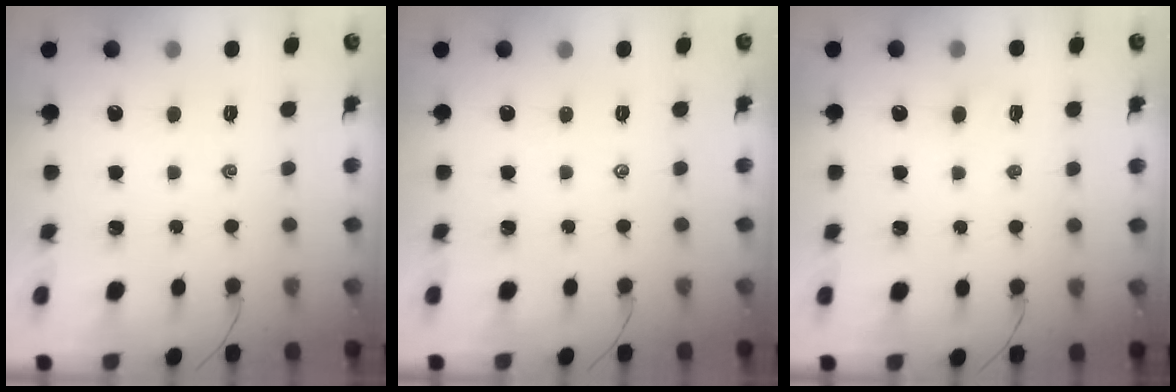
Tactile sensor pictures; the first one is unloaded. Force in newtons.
{"total": 0.0}
{"total": 1.3, "press": 1.2, "slide": 0.5}